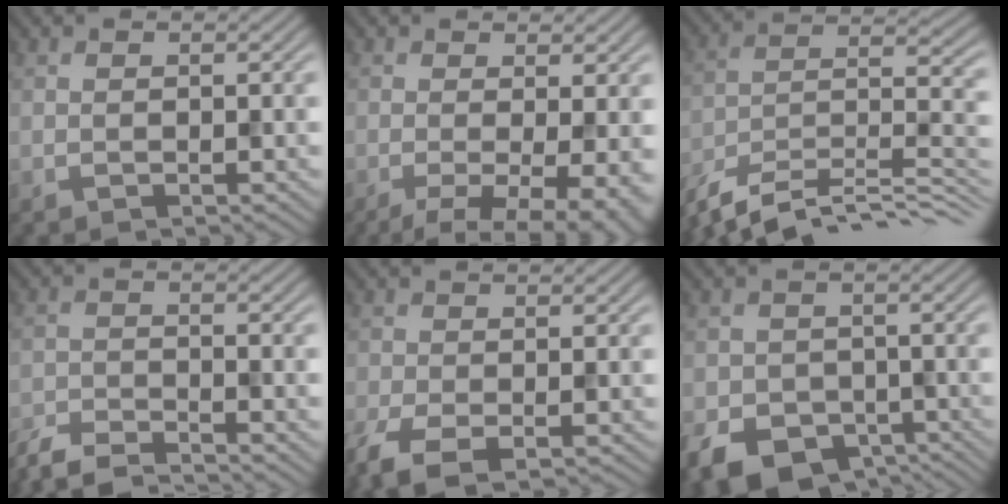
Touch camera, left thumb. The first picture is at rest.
{"total": 7.4, "force": [-2.5, 2.2, 6.6], "torque": [-0.103, -0.012, -0.035]}
{"total": 14.4, "force": [-11.7, 3.5, 7.7], "torque": [-0.150, 0.003, -0.194]}
{"total": 5.9, "force": [-5.5, 0.8, 2.1], "torque": [-0.047, -0.008, -0.109]}
{"total": 4.9, "force": [-3.0, 2.1, 3.3], "torque": [-0.080, -0.019, -0.062]}
{"total": 7.8, "force": [-4.2, 5.7, 3.3], "torque": [-0.067, -0.030, -0.073]}